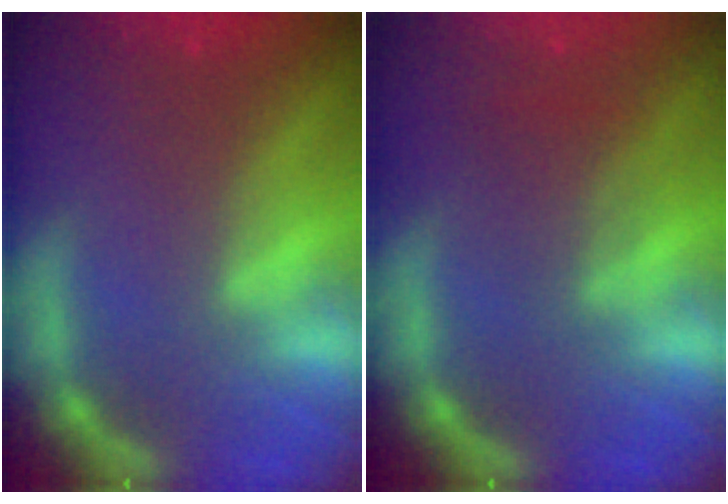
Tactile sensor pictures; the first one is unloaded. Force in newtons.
{"total": 2.5}